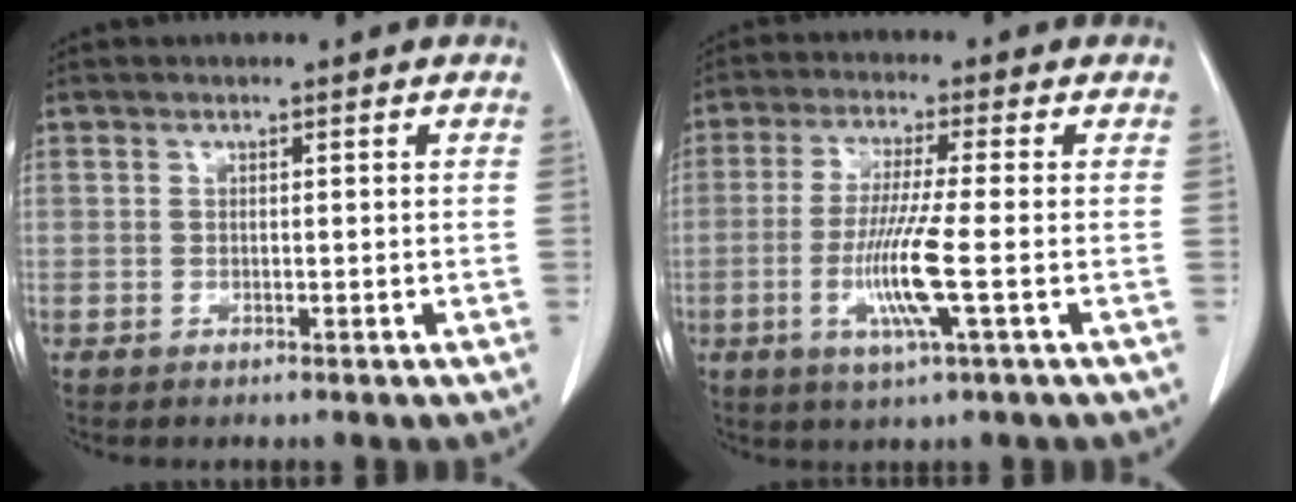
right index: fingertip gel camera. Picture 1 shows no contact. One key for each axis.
{"total": 8.7, "fx": -2.2, "fy": -0.7, "fz": 8.4, "tx": -0.171, "ty": -0.018, "tz": -0.044}